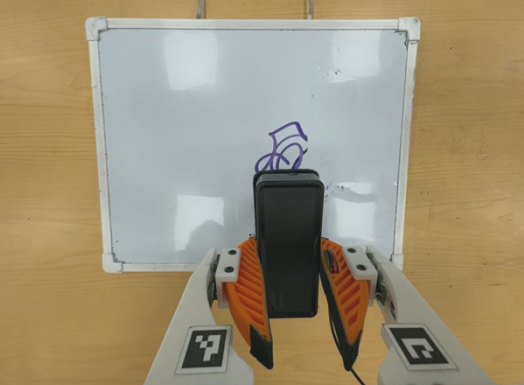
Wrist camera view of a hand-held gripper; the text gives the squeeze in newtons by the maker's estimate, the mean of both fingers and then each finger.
{"total": 8.6, "left": 7.1, "right": 10.1}